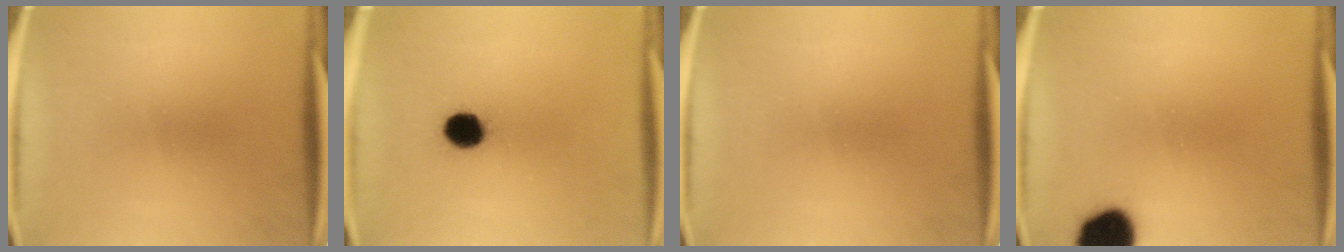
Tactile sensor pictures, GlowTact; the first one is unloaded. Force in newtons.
{"total": 7.1}
{"total": 0.0}
{"total": 11.7}